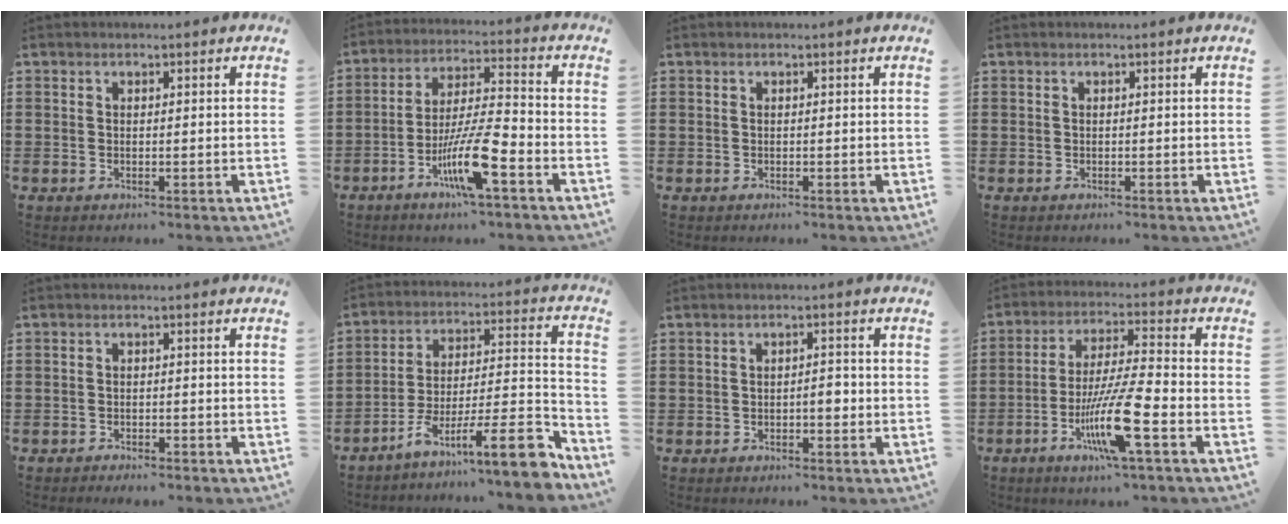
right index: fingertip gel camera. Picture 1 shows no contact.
{"total": 10.2, "force": [-4.9, 1.5, 8.8], "torque": [-0.182, -0.007, -0.094]}
{"total": 0.0}
{"total": 0.0}
{"total": 1.3, "force": [-1.3, 0.2, 0.1], "torque": [-0.006, 0.001, -0.028]}
{"total": 13.2, "force": [-8.5, 2.4, 9.7], "torque": [-0.148, 0.022, -0.149]}
{"total": 2.1, "force": [-0.7, 0.7, 1.9], "torque": [-0.034, 0.004, -0.015]}
{"total": 11.4, "force": [-4.7, 1.1, 10.4], "torque": [-0.207, -0.010, -0.090]}